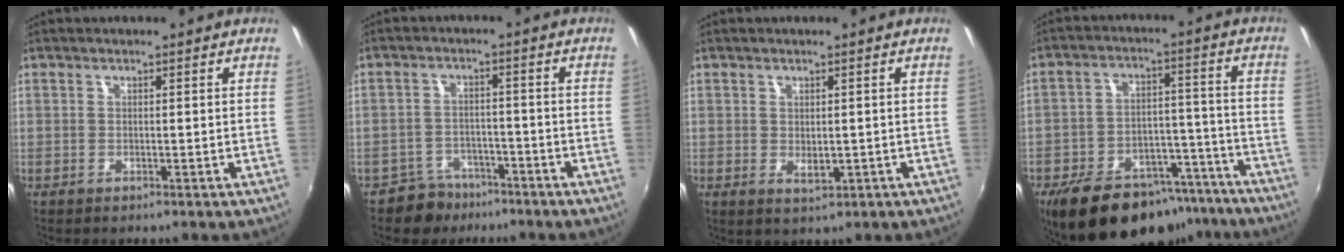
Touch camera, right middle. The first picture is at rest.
{"total": 4.9, "force": [-3.8, 3.1, 0.3], "torque": [-0.016, 0.017, -0.059]}
{"total": 1.8, "force": [0.4, 1.1, 1.5], "torque": [-0.020, -0.007, 0.008]}
{"total": 19.8, "force": [-14.9, 9.3, 9.1], "torque": [-0.173, 0.022, -0.195]}